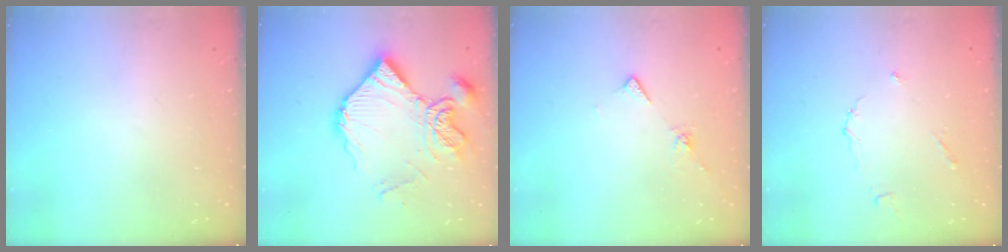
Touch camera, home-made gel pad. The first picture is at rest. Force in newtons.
{"total": 17.7, "press": 17.6, "slide": 1.6}
{"total": 6.1, "press": 6.0, "slide": 1.0}
{"total": 4.2, "press": 4.2, "slide": 0.6}